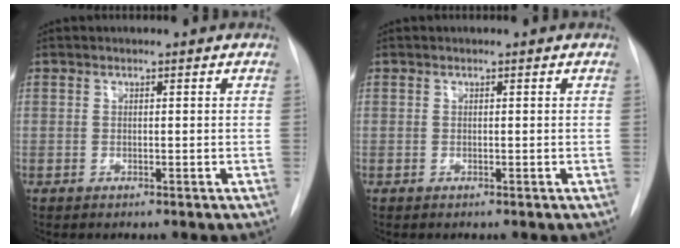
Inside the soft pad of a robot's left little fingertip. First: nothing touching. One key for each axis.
{"total": 0.0}